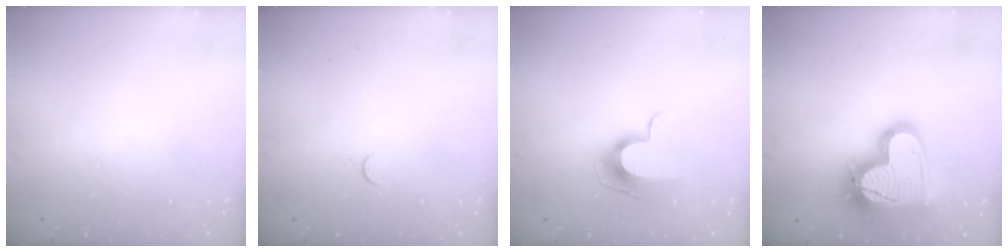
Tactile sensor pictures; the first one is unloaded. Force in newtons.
{"total": 3.5, "press": 3.5, "slide": 0.4}
{"total": 9.0, "press": 9.0, "slide": 0.5}
{"total": 21.6, "press": 21.5, "slide": 1.7}